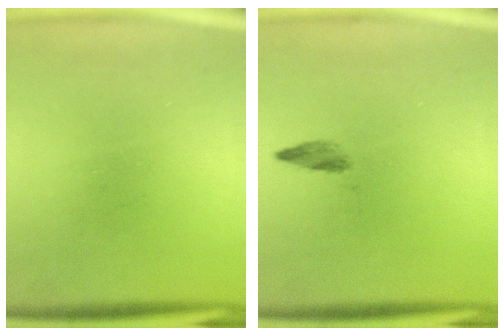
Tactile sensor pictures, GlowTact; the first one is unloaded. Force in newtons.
{"total": 1.4}